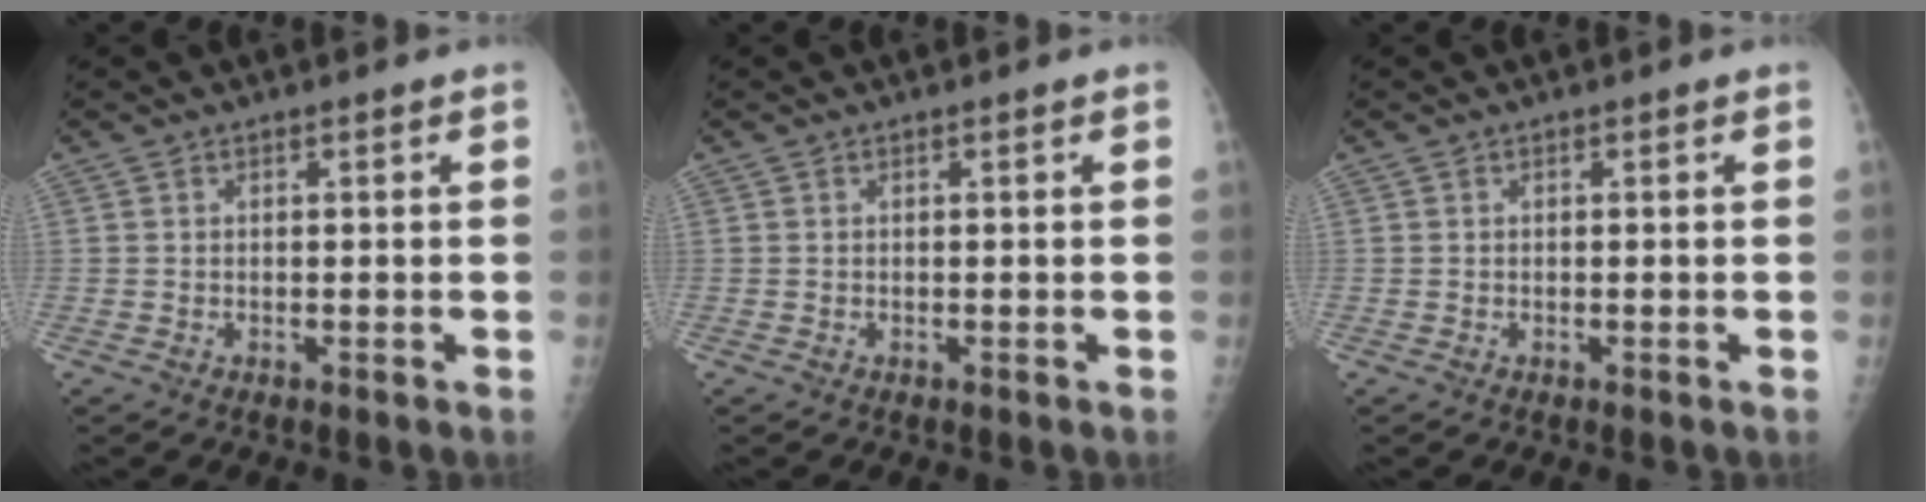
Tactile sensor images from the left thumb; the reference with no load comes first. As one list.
[{"total": 0.0}, {"total": 0.0}]